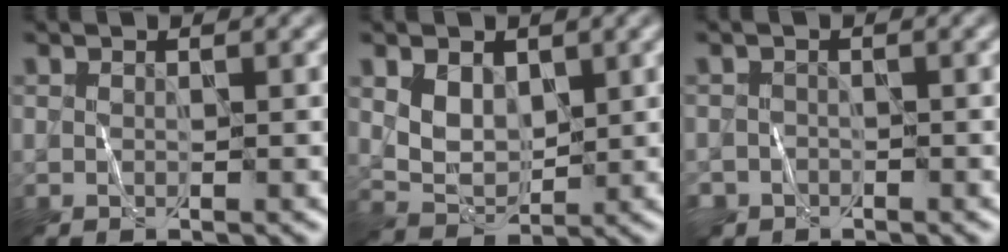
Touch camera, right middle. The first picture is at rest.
{"total": 3.2, "force": [1.2, 2.2, 1.9], "torque": [-0.040, -0.006, 0.026]}
{"total": 2.0, "force": [-1.4, 1.4, -0.1], "torque": [0.014, 0.005, -0.026]}